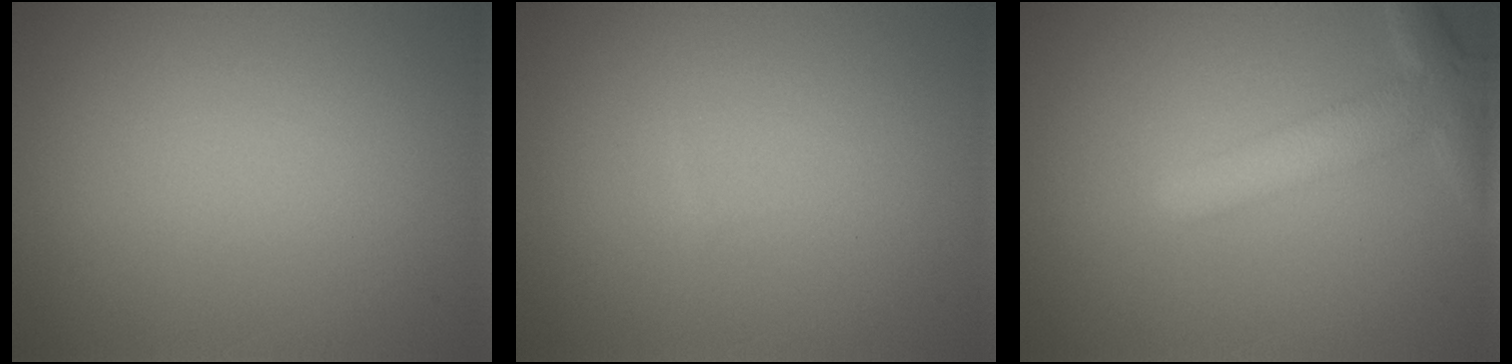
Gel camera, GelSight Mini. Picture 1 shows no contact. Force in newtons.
{"total": 0.0}
{"total": 3.9, "press": 3.9, "slide": 0.3}